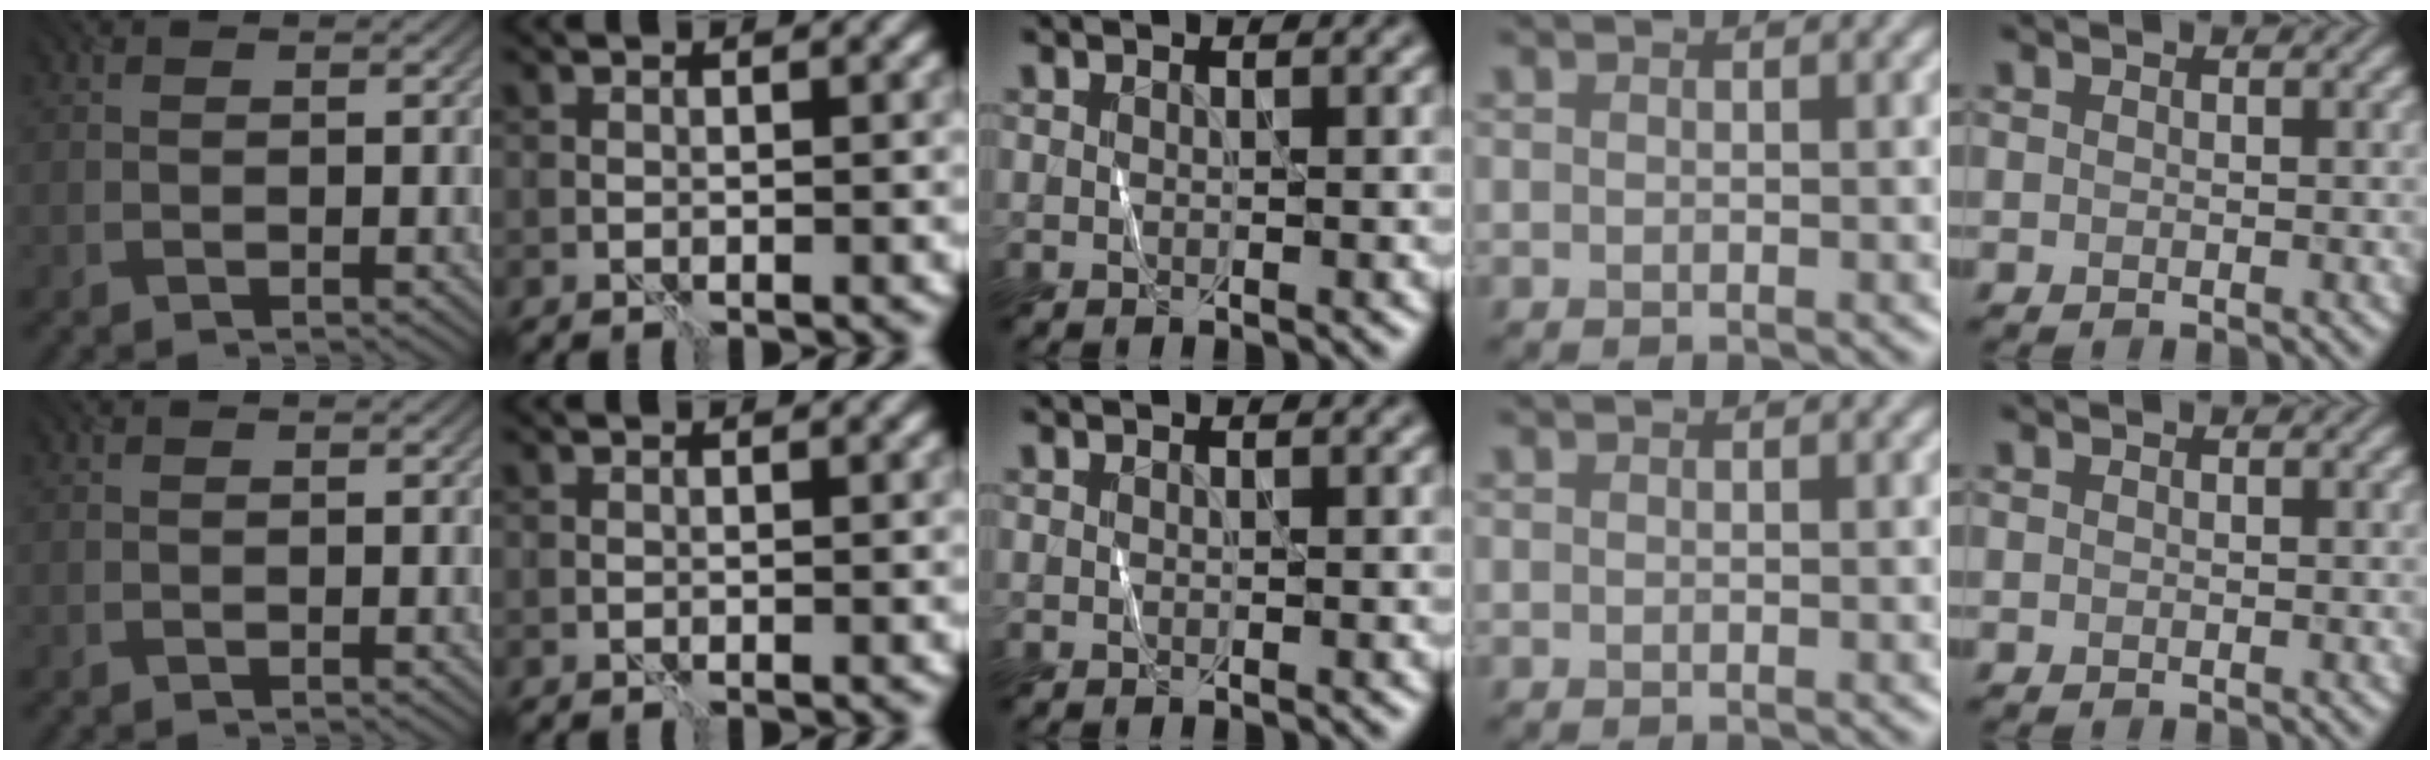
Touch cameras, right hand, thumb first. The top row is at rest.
{}